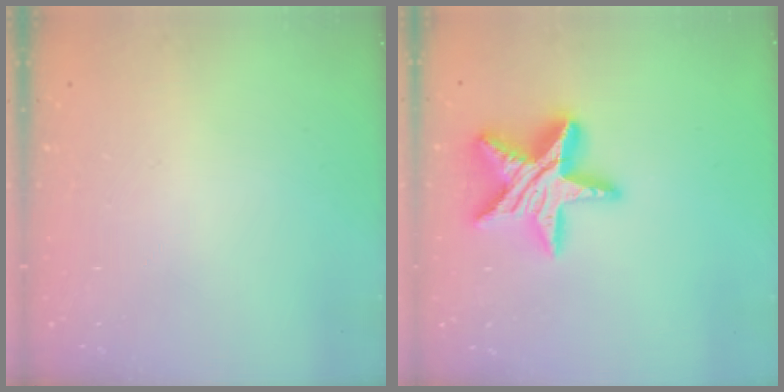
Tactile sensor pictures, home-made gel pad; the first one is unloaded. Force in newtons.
{"total": 19.2, "press": 19.2, "slide": 1.4}